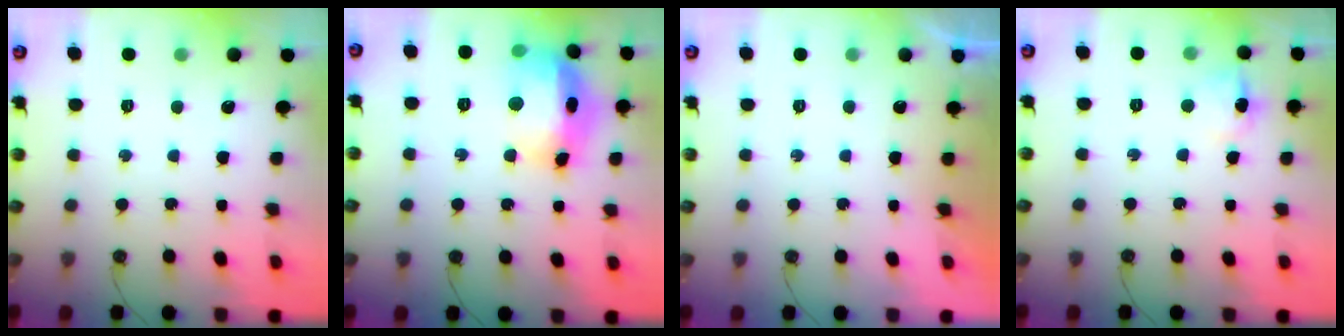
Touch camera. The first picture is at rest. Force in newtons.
{"total": 16.7, "press": 16.5, "slide": 2.0}
{"total": 0.0}
{"total": 7.2, "press": 7.2, "slide": 0.7}